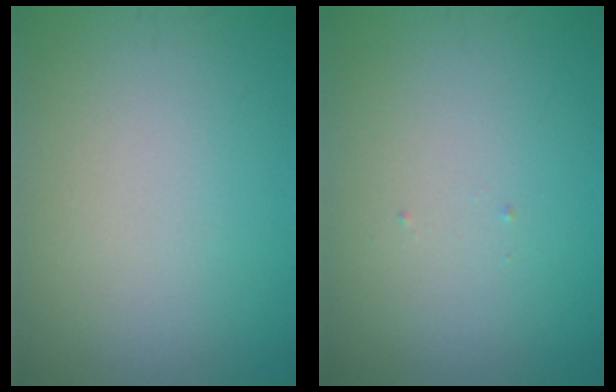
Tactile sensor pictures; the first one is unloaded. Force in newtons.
{"total": 0.0}